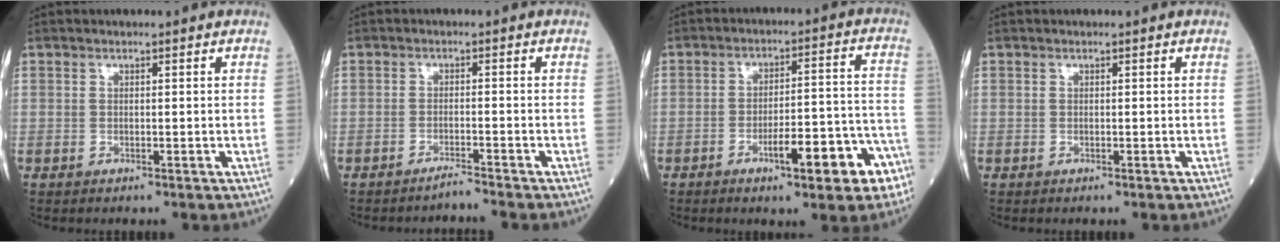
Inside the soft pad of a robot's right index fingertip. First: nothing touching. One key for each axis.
{"total": 2.1, "fx": -1.9, "fy": -0.8, "fz": 0.1, "tx": 0.004, "ty": -0.004, "tz": -0.033}
{"total": 11.8, "fx": -5.8, "fy": 2.2, "fz": 10.1, "tx": -0.133, "ty": 0.023, "tz": -0.076}
{"total": 0.0}